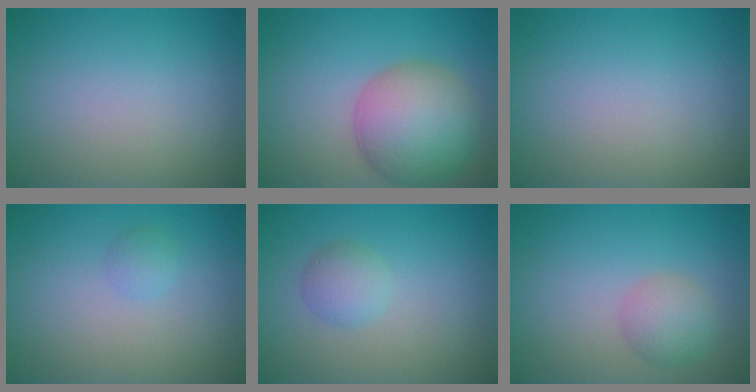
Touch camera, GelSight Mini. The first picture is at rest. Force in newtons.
{"total": 7.9, "press": 7.9, "slide": 0.2}
{"total": 0.0}
{"total": 0.9, "press": 0.8, "slide": 0.1}
{"total": 1.9, "press": 1.9, "slide": 0.0}
{"total": 2.6, "press": 2.6, "slide": 0.1}